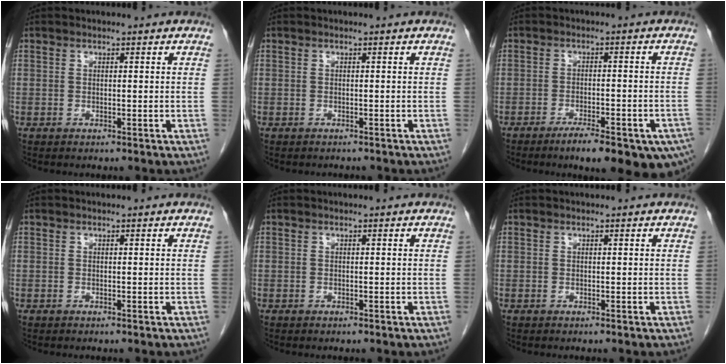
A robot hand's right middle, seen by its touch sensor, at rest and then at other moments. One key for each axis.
{"total": 1.3, "fx": -1.2, "fy": 0.4, "fz": 0.2, "tx": -0.012, "ty": -0.004, "tz": -0.016}
{"total": 13.9, "fx": -9.3, "fy": 3.1, "fz": 9.9, "tx": -0.080, "ty": 0.001, "tz": -0.124}
{"total": 0.0}
{"total": 0.0}
{"total": 0.0}